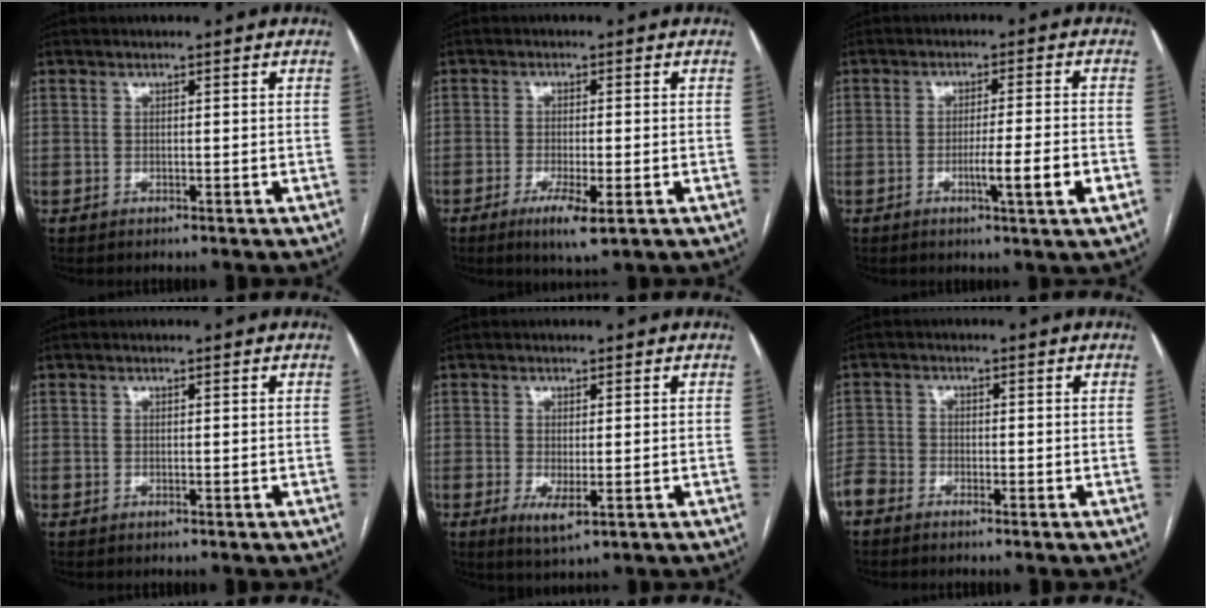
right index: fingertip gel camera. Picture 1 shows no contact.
{"total": 5.5, "force": [-2.6, 0.7, 4.8], "torque": [-0.085, -0.012, -0.041]}
{"total": 6.8, "force": [-2.4, -0.6, 6.4], "torque": [-0.099, -0.011, -0.039]}
{"total": 0.0}
{"total": 3.8, "force": [-1.2, 1.0, 3.5], "torque": [-0.057, -0.009, -0.011]}
{"total": 2.9, "force": [-2.4, 1.6, 0.2], "torque": [-0.002, 0.000, -0.054]}